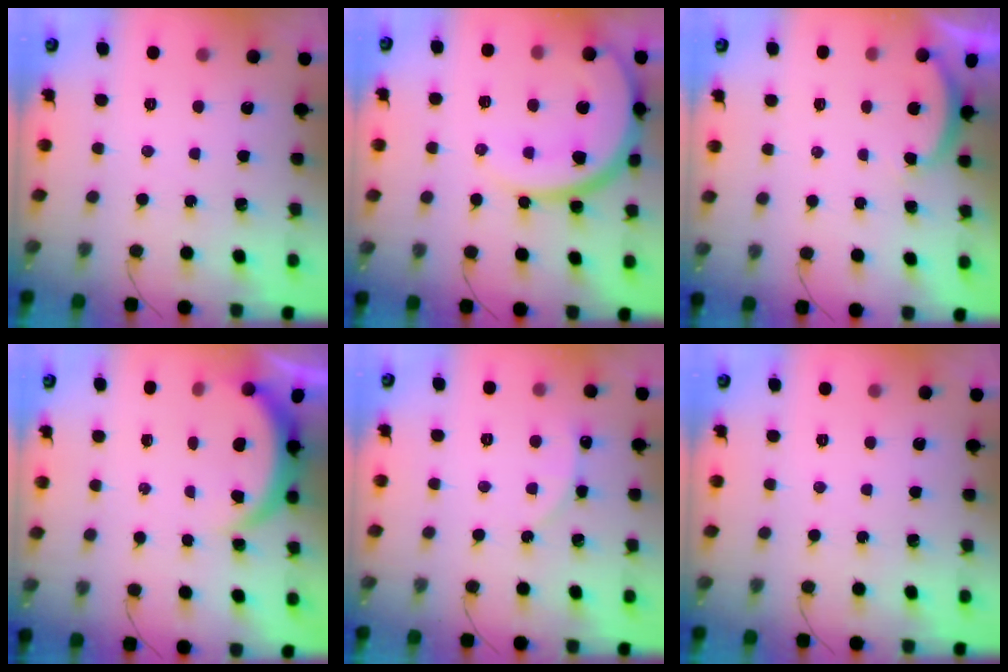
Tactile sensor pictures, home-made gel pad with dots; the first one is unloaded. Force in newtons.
{"total": 15.2, "press": 15.1, "slide": 1.4}
{"total": 2.9, "press": 2.8, "slide": 0.6}
{"total": 3.8, "press": 3.8, "slide": 0.3}
{"total": 2.7, "press": 2.7, "slide": 0.4}
{"total": 0.0}